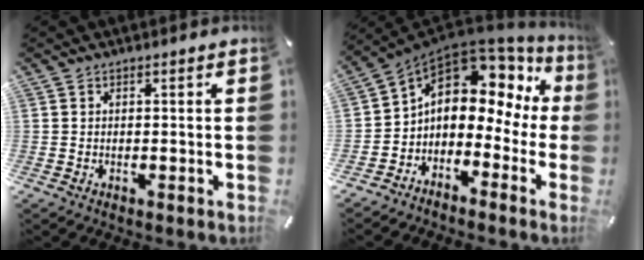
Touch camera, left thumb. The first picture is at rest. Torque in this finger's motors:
{"motor_torque": [0.17, 1.78, 0.97, 0.64, 0.22]}